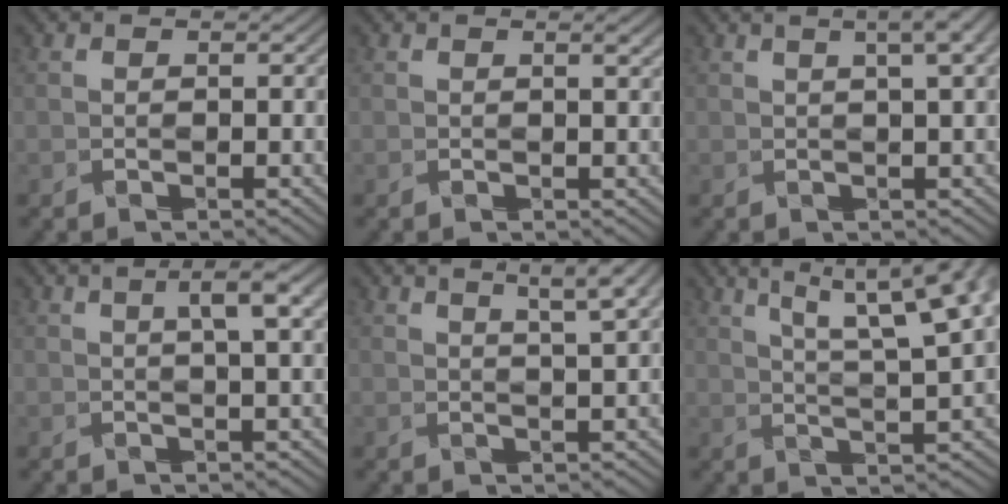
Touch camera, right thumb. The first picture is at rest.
{"total": 1.0, "force": [0.3, 0.2, 0.9], "torque": [-0.025, -0.002, 0.006]}
{"total": 3.7, "force": [1.6, 0.1, 3.3], "torque": [-0.064, 0.007, 0.030]}
{"total": 4.2, "force": [1.6, 0.4, 3.9], "torque": [-0.073, 0.008, 0.028]}
{"total": 4.1, "force": [2.5, -0.3, 3.3], "torque": [-0.063, 0.009, 0.045]}
{"total": 10.3, "force": [5.8, 1.3, 8.5], "torque": [-0.144, 0.030, 0.080]}